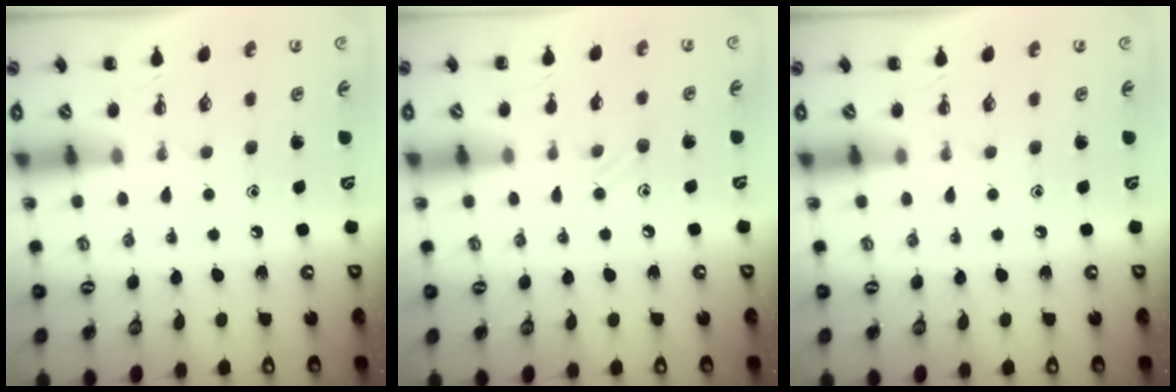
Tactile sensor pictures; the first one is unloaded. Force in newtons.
{"total": 5.9, "press": 5.6, "slide": 2.0}
{"total": 0.0}